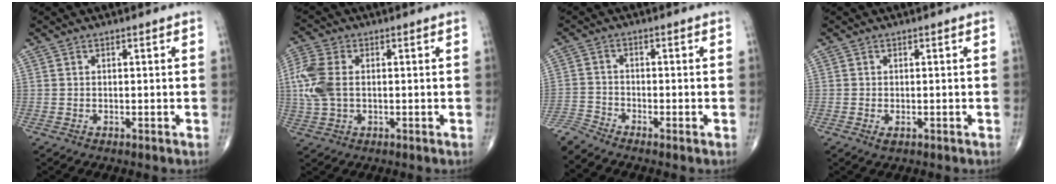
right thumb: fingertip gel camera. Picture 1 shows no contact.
{"total": 8.6, "force": [0.4, 5.5, 6.7], "torque": [-0.173, 0.010, 0.007]}
{"total": 3.5, "force": [-3.4, -0.4, 0.3], "torque": [-0.023, -0.002, -0.078]}
{"total": 1.3, "force": [-0.5, 0.7, 1.0], "torque": [-0.020, -0.003, -0.007]}